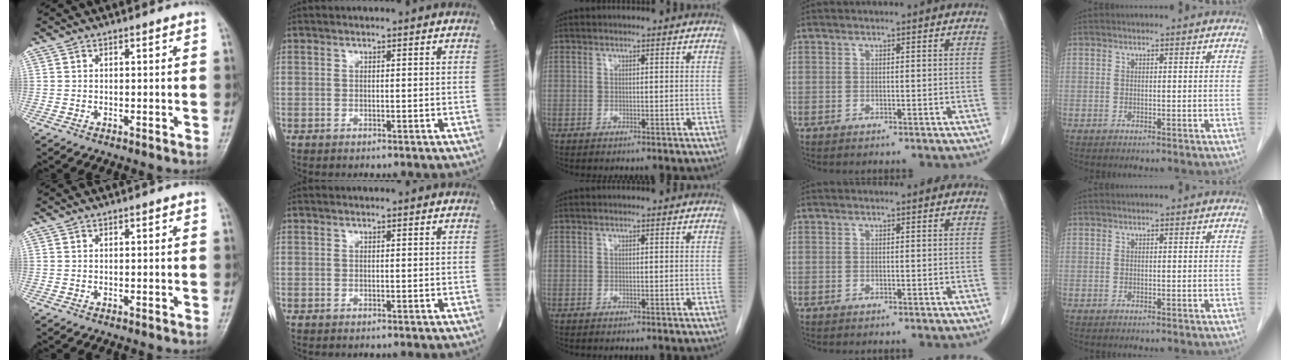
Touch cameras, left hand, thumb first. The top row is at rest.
{}